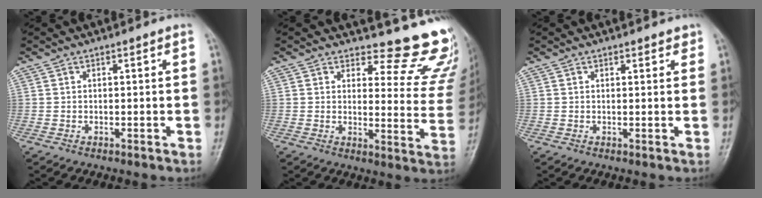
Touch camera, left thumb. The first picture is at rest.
{"total": 13.8, "force": [13.1, 3.5, 2.2], "torque": [0.019, -0.149, 0.129]}
{"total": 1.4, "force": [1.1, 0.8, 0.5], "torque": [0.006, -0.005, 0.008]}